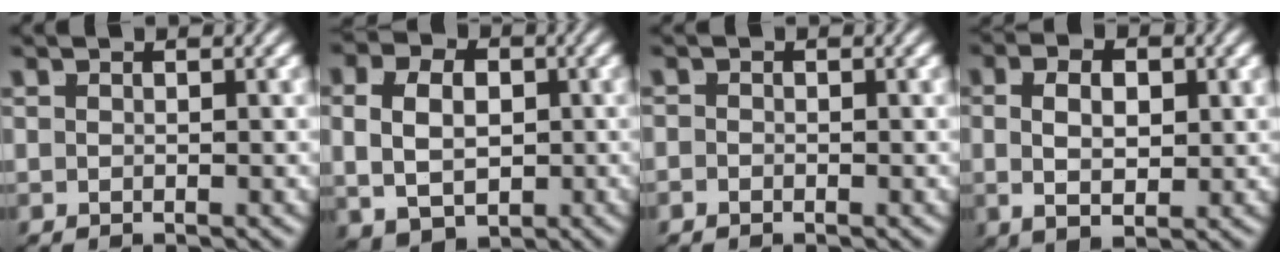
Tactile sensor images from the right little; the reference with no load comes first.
{"total": 6.8, "force": [-0.4, 5.3, 4.1], "torque": [-0.068, -0.020, 0.004]}
{"total": 0.9, "force": [-0.9, 0.1, -0.1], "torque": [0.004, -0.008, -0.014]}
{"total": 4.1, "force": [0.2, 2.1, 3.5], "torque": [-0.048, -0.005, 0.012]}